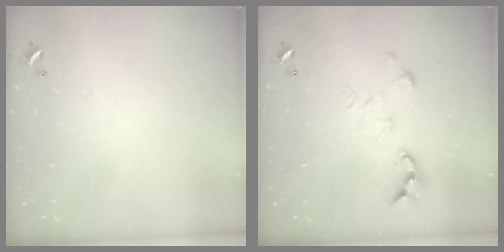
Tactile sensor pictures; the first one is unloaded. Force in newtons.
{"total": 0.0}